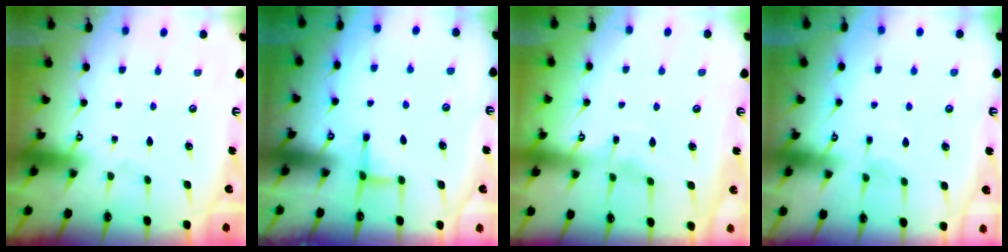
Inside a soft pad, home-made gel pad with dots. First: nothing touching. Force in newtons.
{"total": 1.8, "press": 1.8, "slide": 0.4}
{"total": 3.5, "press": 3.5, "slide": 0.3}
{"total": 5.1, "press": 5.1, "slide": 0.6}